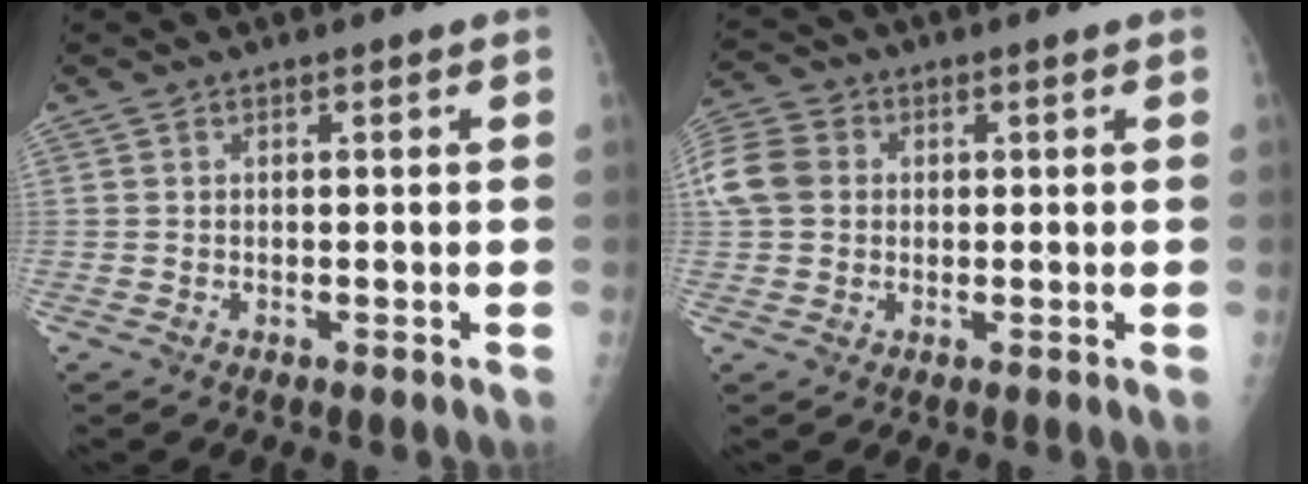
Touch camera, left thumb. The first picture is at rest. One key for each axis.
{"total": 12.9, "fx": 2.1, "fy": 10.8, "fz": 6.7, "tx": -0.165, "ty": 0.028, "tz": 0.037}